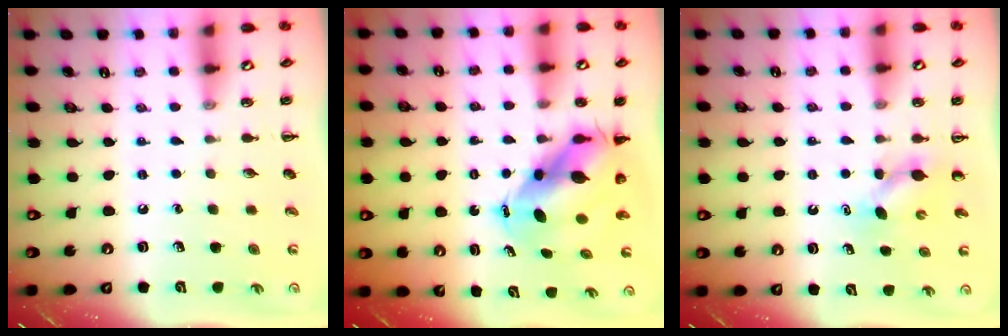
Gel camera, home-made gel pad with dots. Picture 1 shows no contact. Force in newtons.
{"total": 7.2, "press": 7.0, "slide": 1.7}
{"total": 4.2, "press": 4.2, "slide": 0.3}